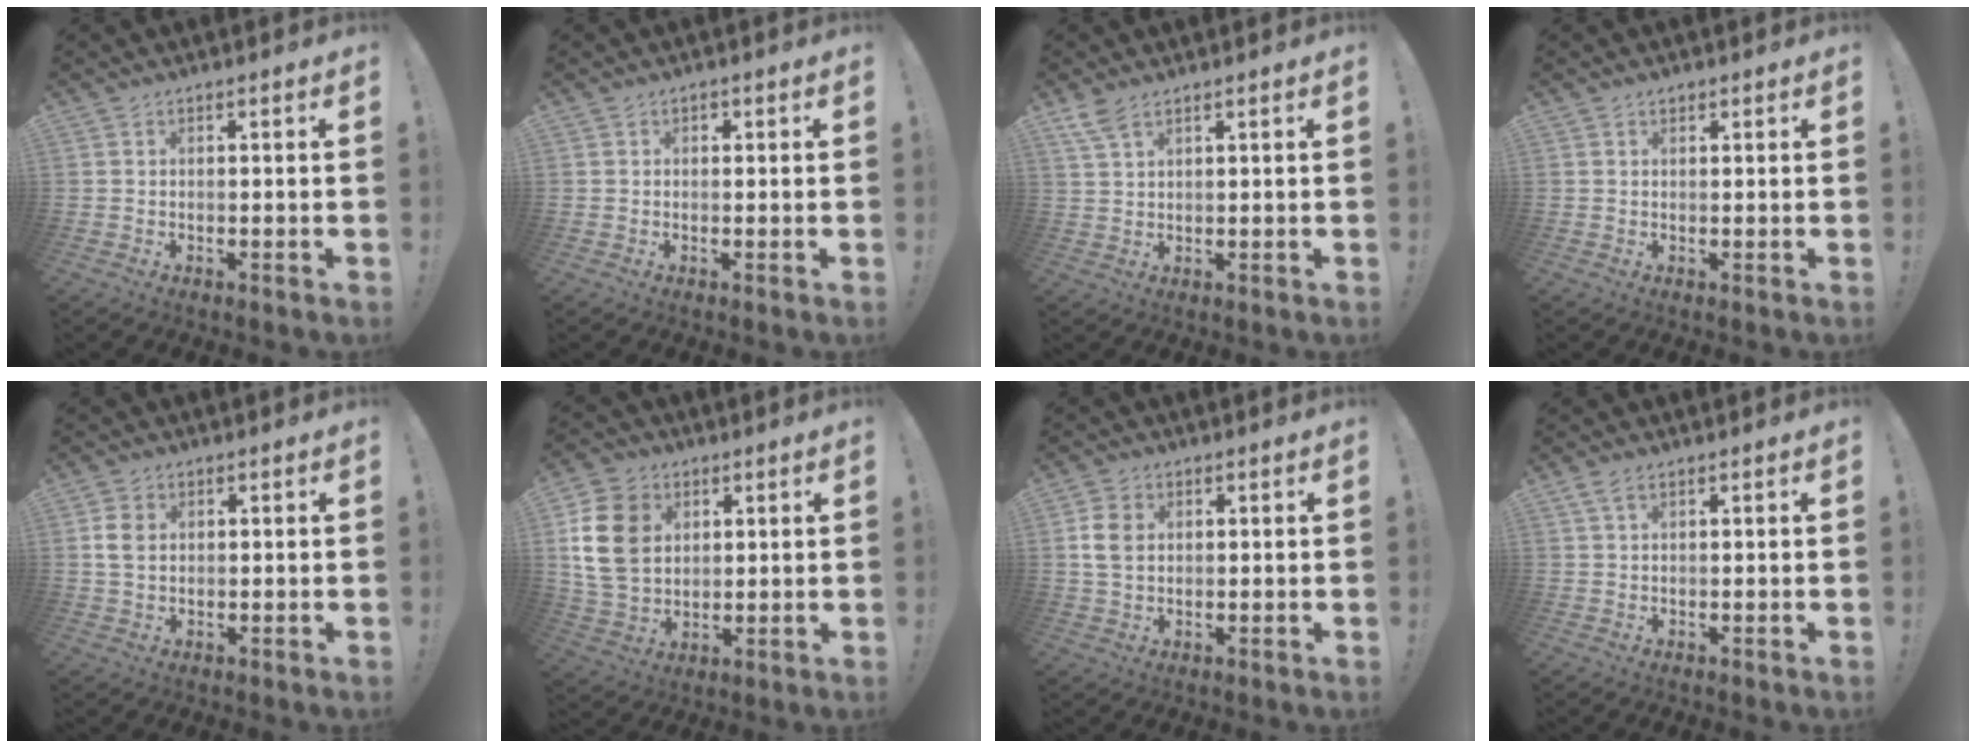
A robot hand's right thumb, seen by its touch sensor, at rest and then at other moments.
{"total": 0.8, "force": [0.0, 0.7, 0.2], "torque": [-0.003, 0.003, -0.002]}
{"total": 4.8, "force": [3.4, 1.7, 2.8], "torque": [-0.061, -0.010, 0.066]}
{"total": 0.8, "force": [0.6, 0.5, 0.2], "torque": [-0.003, -0.001, 0.011]}
{"total": 4.6, "force": [1.2, 3.5, 2.8], "torque": [-0.049, 0.002, 0.022]}
{"total": 15.6, "force": [4.6, 12.2, 8.4], "torque": [-0.159, -0.014, 0.093]}
{"total": 6.7, "force": [1.6, 5.1, 4.1], "torque": [-0.081, 0.006, 0.033]}
{"total": 3.0, "force": [1.6, 1.5, 2.1], "torque": [-0.042, 0.003, 0.030]}